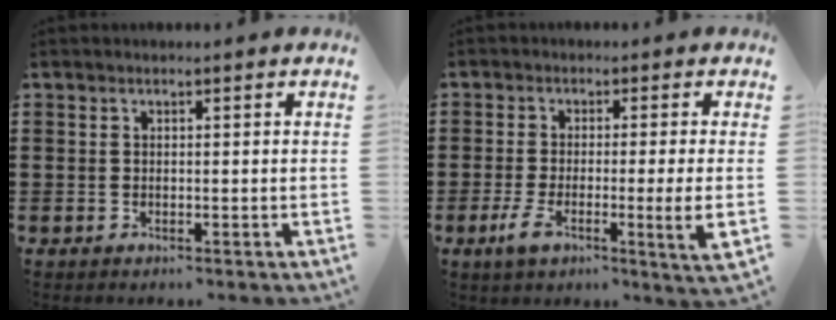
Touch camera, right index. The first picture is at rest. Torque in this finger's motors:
{"motor_torque": [1.64, 0.47, 0.66, 0.20]}